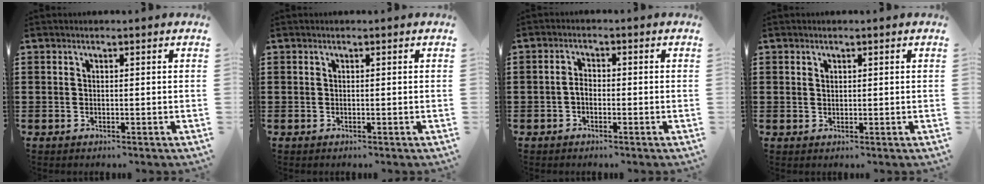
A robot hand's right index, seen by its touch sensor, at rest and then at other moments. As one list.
[{"total": 0.0}, {"total": 2.0, "force": [-0.8, 1.2, 1.4], "torque": [-0.036, 0.001, -0.019]}, {"total": 0.8, "force": [0.5, 0.6, 0.2], "torque": [-0.006, 0.003, 0.010]}]